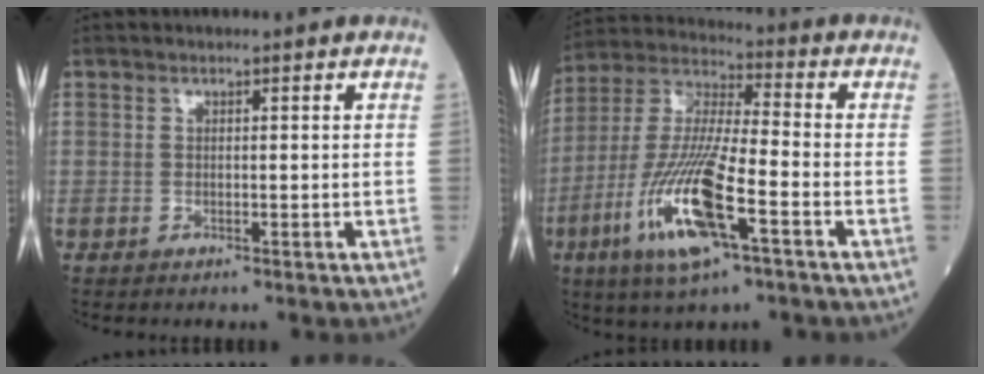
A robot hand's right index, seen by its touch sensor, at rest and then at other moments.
{"total": 16.4, "force": [-6.5, 2.5, 14.8], "torque": [-0.311, -0.019, -0.121]}